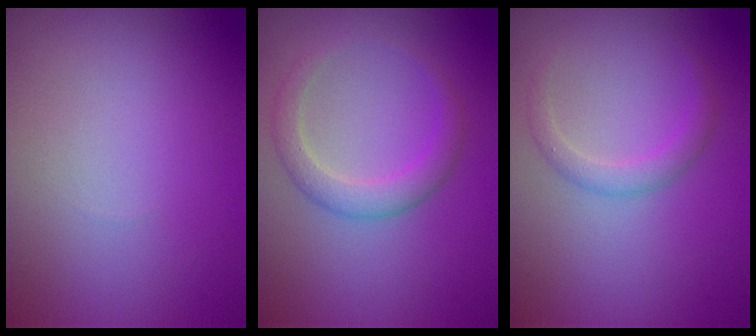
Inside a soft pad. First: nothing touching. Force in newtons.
{"total": 2.4, "press": 2.4, "slide": 0.1}
{"total": 1.5, "press": 1.5, "slide": 0.0}